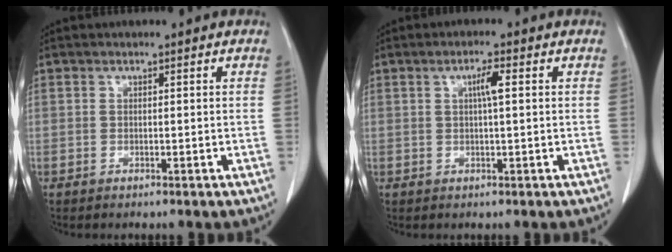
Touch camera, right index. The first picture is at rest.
{"total": 2.6, "force": [0.6, 0.3, 2.5], "torque": [-0.045, 0.003, 0.009]}